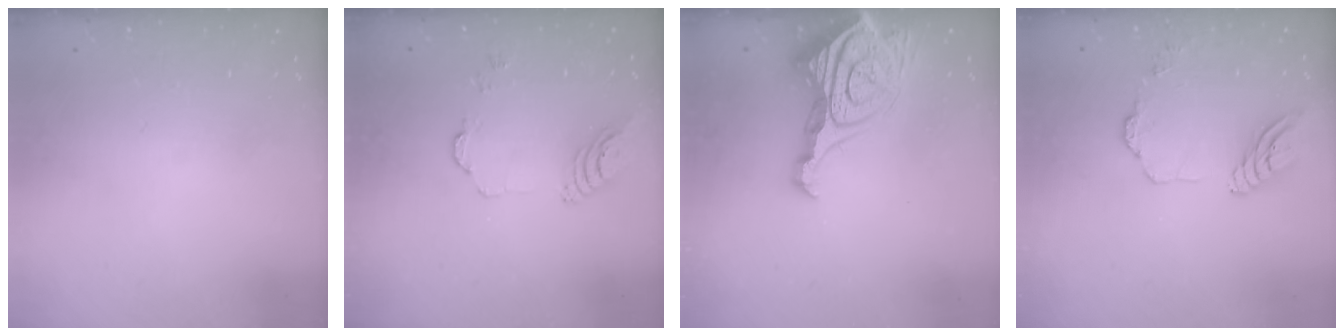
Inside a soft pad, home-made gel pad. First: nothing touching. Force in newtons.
{"total": 7.3, "press": 7.3, "slide": 0.6}
{"total": 20.6, "press": 20.5, "slide": 2.0}
{"total": 12.0, "press": 11.9, "slide": 1.5}